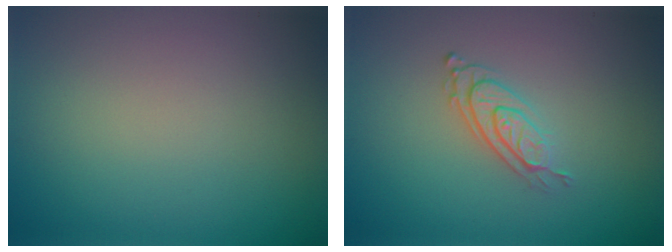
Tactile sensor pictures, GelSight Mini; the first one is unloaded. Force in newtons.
{"total": 2.8, "press": 2.0, "slide": 1.9}